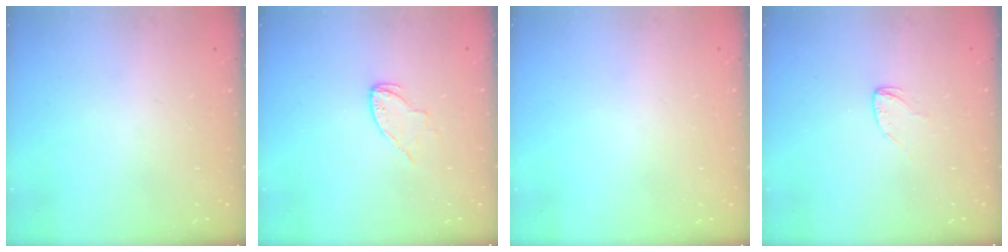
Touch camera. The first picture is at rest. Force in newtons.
{"total": 4.9, "press": 4.9, "slide": 0.4}
{"total": 0.0}
{"total": 3.3, "press": 3.3, "slide": 0.3}